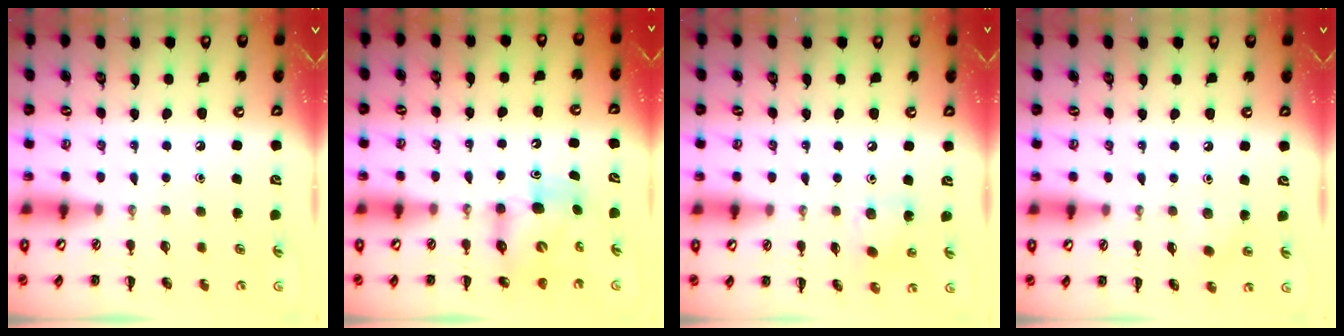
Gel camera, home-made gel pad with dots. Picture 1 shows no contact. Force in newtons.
{"total": 7.6, "press": 7.5, "slide": 1.4}
{"total": 5.6, "press": 5.6, "slide": 0.6}
{"total": 3.6, "press": 3.5, "slide": 1.1}